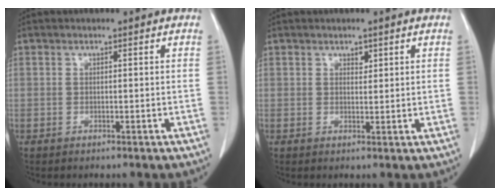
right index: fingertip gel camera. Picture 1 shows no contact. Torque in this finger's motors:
{"motor_torque": [-0.11, 0.12, -0.01, -0.01]}